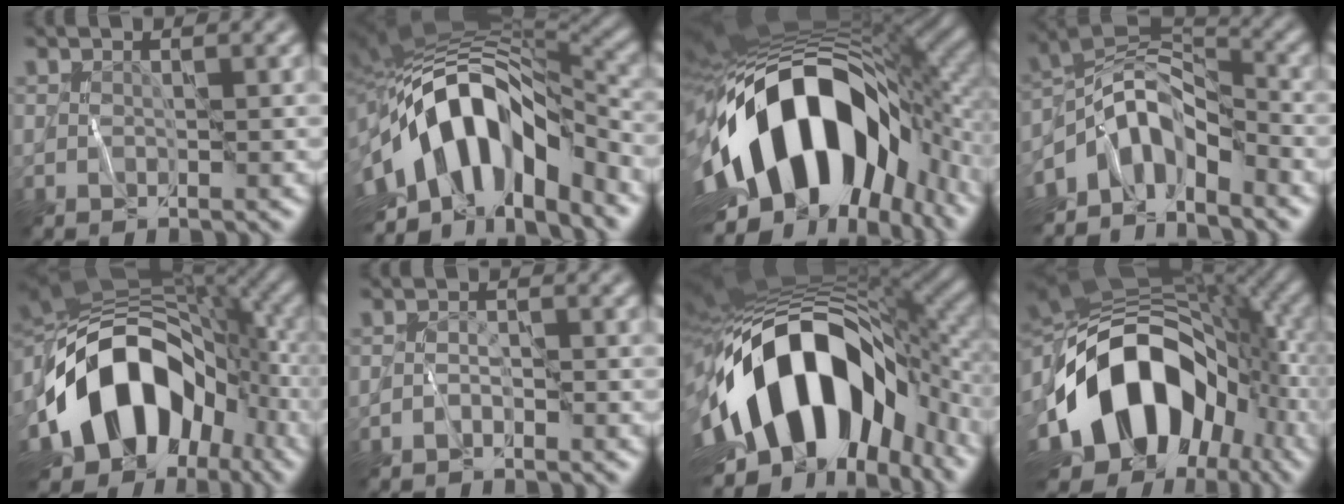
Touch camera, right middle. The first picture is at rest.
{"total": 14.2, "force": [-4.0, 7.5, 11.4], "torque": [-0.181, 0.016, -0.078]}
{"total": 19.1, "force": [-3.5, 10.4, 15.7], "torque": [-0.285, -0.006, -0.055]}
{"total": 7.4, "force": [-4.5, 3.8, 4.6], "torque": [-0.057, 0.008, -0.095]}
{"total": 14.4, "force": [-5.1, 9.5, 9.5], "torque": [-0.148, 0.010, -0.102]}
{"total": 0.9, "force": [-0.8, 0.2, 0.3], "torque": [-0.002, 0.007, -0.018]}
{"total": 17.4, "force": [-3.5, 9.8, 13.9], "torque": [-0.240, 0.005, -0.059]}
{"total": 16.0, "force": [-5.0, 10.5, 11.0], "torque": [-0.174, 0.002, -0.096]}